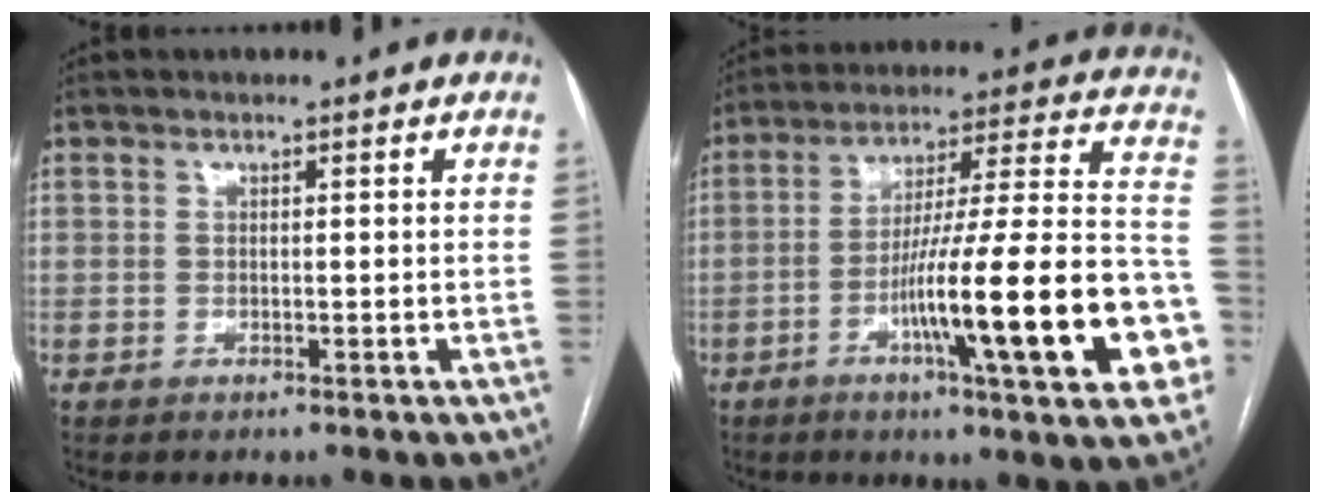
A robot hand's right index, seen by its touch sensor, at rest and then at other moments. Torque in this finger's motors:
{"motor_torque": [2.14, 0.00, 0.88, 0.21]}